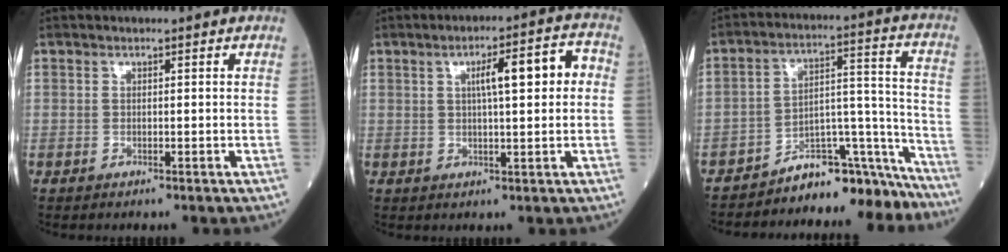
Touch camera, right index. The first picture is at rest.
{"total": 7.7, "force": [1.3, 1.2, 7.5], "torque": [-0.113, 0.027, 0.019]}
{"total": 12.8, "force": [-12.5, 2.4, 1.3], "torque": [0.019, 0.077, -0.195]}